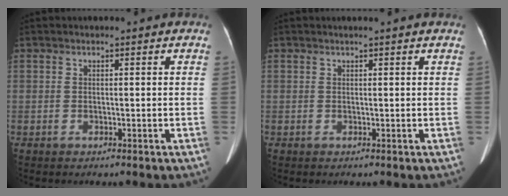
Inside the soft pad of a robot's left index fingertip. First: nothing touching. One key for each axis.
{"total": 1.8, "fx": 1.6, "fy": -0.3, "fz": 0.9, "tx": -0.010, "ty": 0.016, "tz": 0.020}